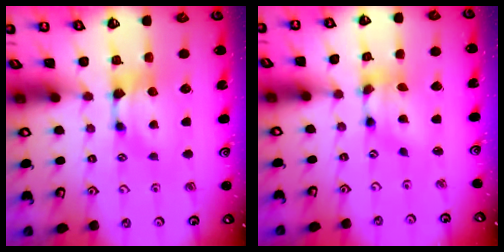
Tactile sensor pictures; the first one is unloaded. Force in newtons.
{"total": 4.7, "press": 4.4, "slide": 1.7}